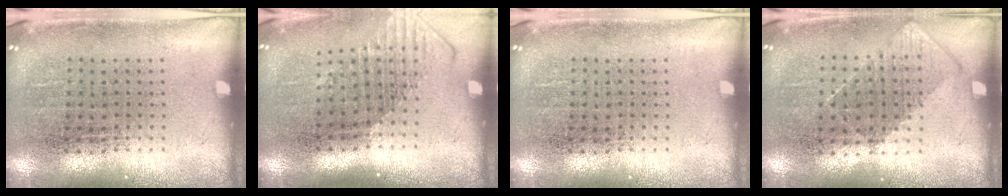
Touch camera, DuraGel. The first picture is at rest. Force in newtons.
{"total": 1.6, "press": 1.1, "slide": 1.1}
{"total": 0.0}
{"total": 0.8, "press": 0.7, "slide": 0.4}